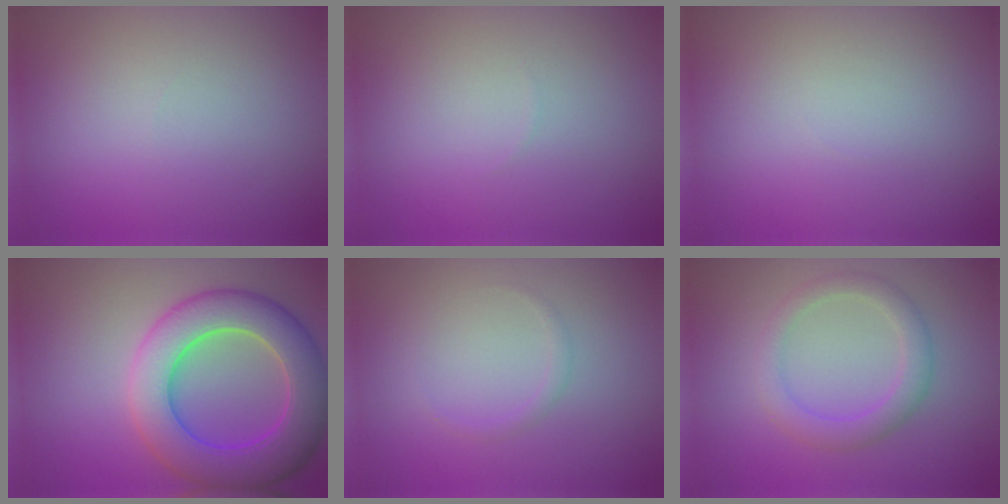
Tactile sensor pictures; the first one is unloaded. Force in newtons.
{"total": 0.0}
{"total": 0.0}
{"total": 9.2, "press": 9.2, "slide": 0.2}
{"total": 0.8, "press": 0.8, "slide": 0.1}
{"total": 3.0, "press": 3.0, "slide": 0.3}